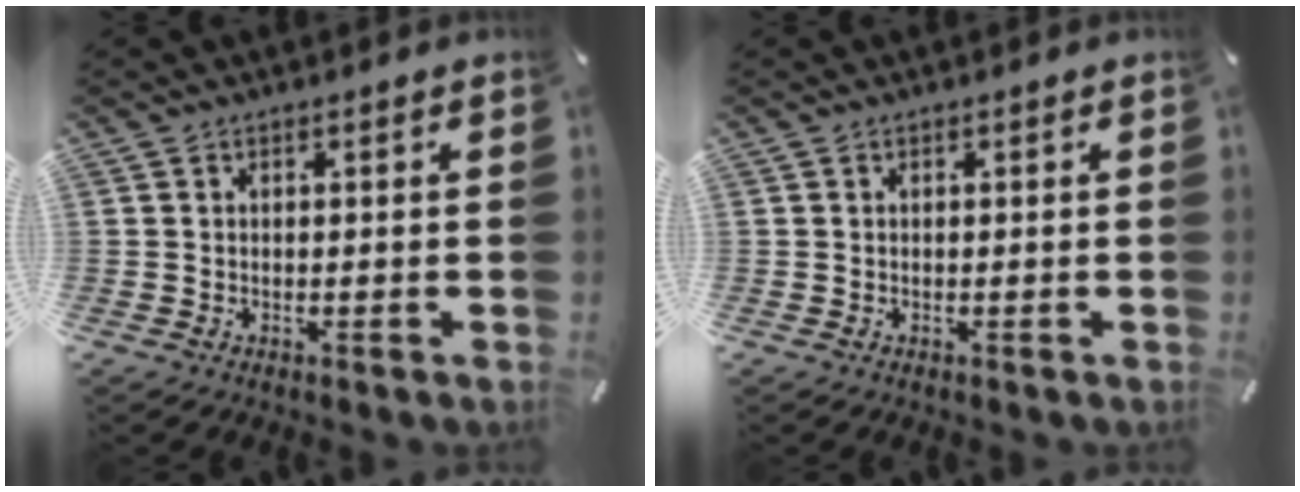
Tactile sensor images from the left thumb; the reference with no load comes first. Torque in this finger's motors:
{"motor_torque": [-0.20, -0.20, -0.02, 0.16, 0.00]}